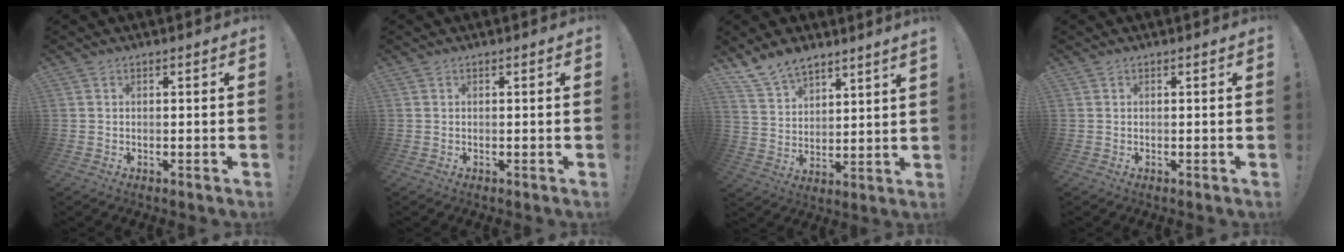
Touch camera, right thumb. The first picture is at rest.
{"total": 0.0}
{"total": 9.0, "force": [8.1, 2.8, 2.5], "torque": [-0.060, -0.055, 0.159]}
{"total": 0.0}